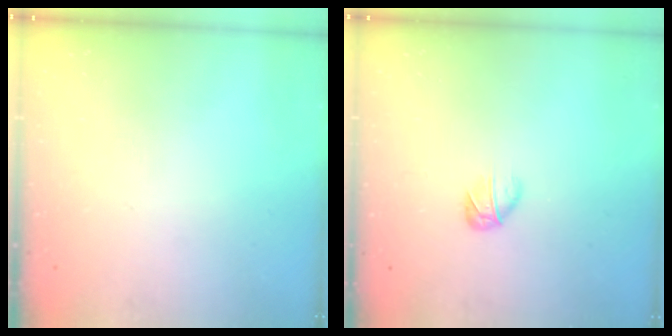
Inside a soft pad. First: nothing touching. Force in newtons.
{"total": 3.2, "press": 3.0, "slide": 0.9}